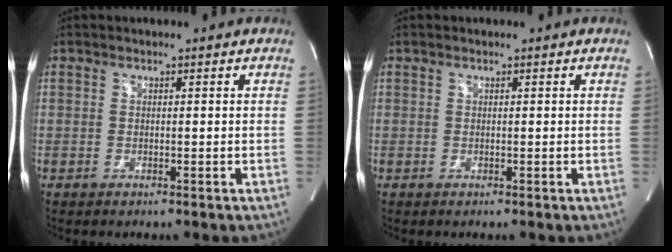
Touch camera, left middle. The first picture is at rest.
{"total": 0.0}